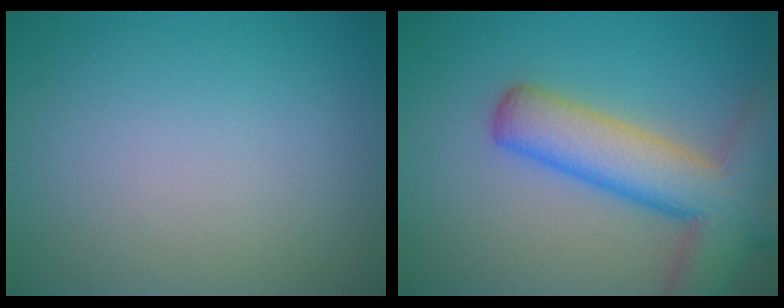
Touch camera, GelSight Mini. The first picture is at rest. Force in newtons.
{"total": 8.9, "press": 8.9, "slide": 0.7}